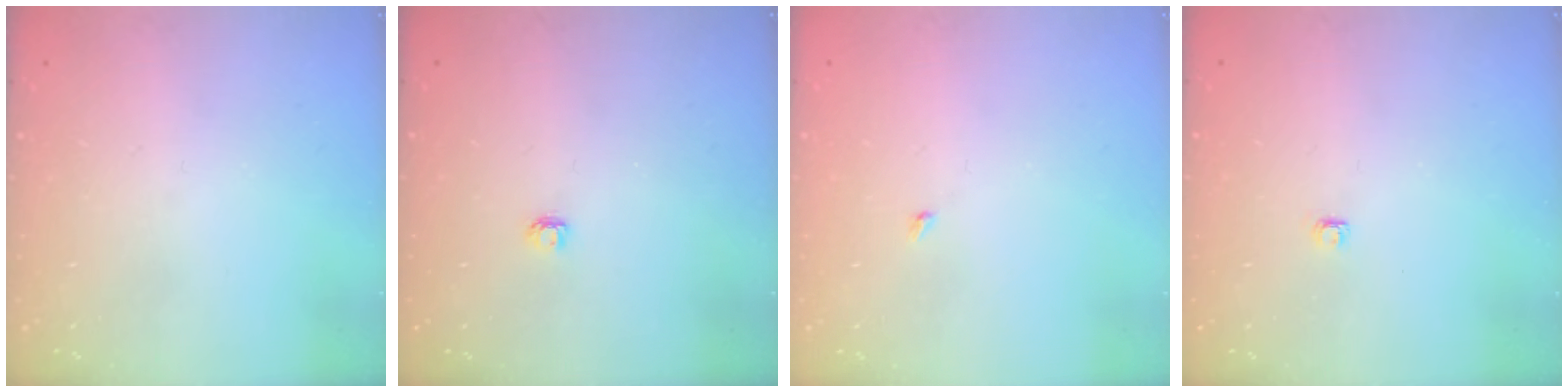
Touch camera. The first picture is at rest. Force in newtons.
{"total": 3.2, "press": 3.2, "slide": 0.4}
{"total": 1.9, "press": 1.9, "slide": 0.3}
{"total": 2.8, "press": 2.8, "slide": 0.4}